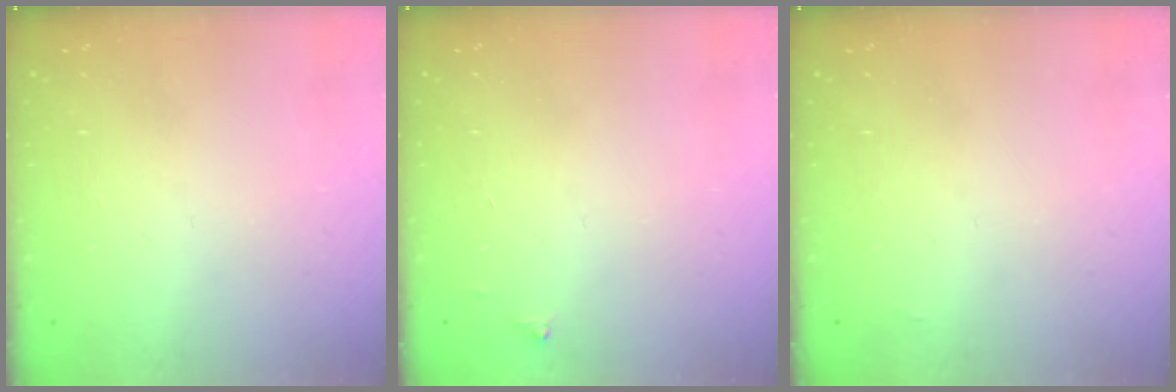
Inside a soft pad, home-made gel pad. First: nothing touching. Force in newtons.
{"total": 2.5, "press": 2.5, "slide": 0.4}
{"total": 1.3, "press": 1.3, "slide": 0.2}